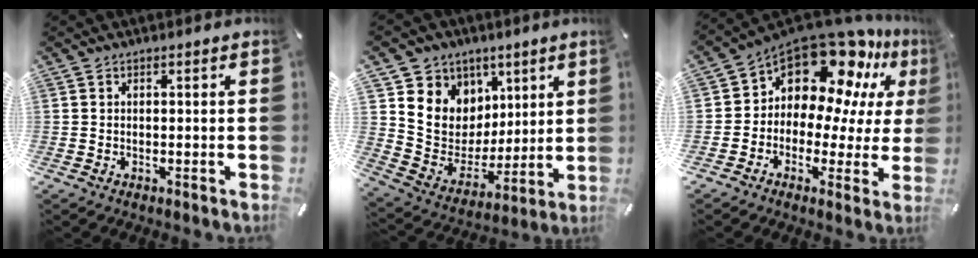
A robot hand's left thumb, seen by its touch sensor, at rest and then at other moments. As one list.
[{"total": 11.3, "force": [3.4, 10.7, 0.9], "torque": [-0.022, -0.044, 0.078]}, {"total": 15.6, "force": [10.4, 8.9, 7.5], "torque": [-0.132, -0.096, 0.178]}]